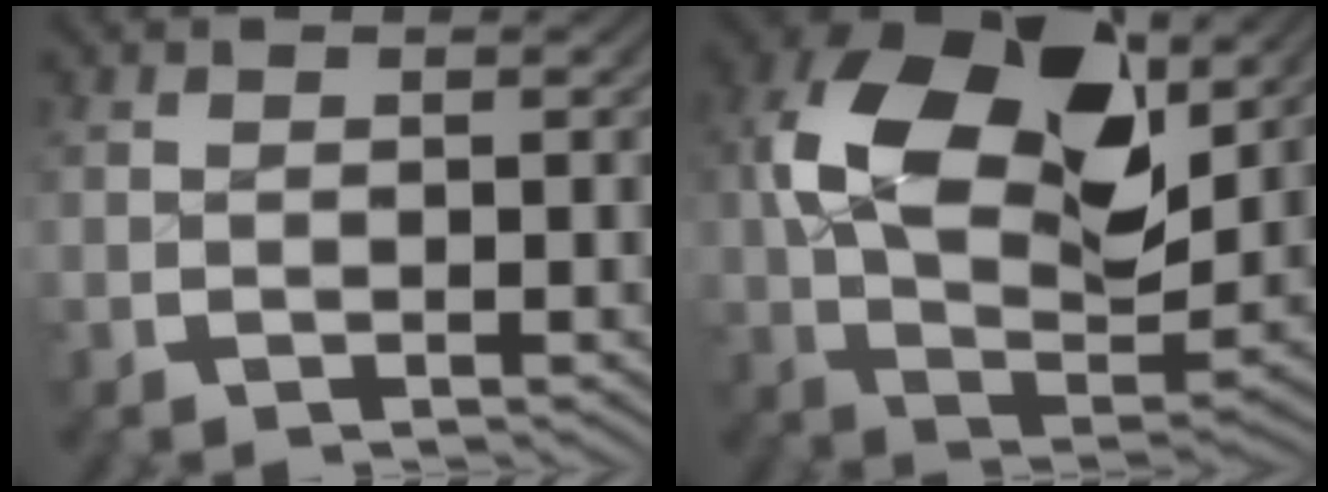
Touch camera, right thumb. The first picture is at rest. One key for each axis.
{"total": 18.0, "fx": 3.5, "fy": 10.8, "fz": 14.0, "tx": -0.272, "ty": -0.030, "tz": 0.062}